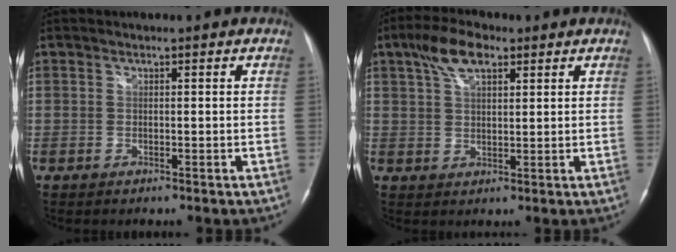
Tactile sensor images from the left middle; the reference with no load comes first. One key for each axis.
{"total": 6.9, "fx": 3.9, "fy": 3.0, "fz": 4.9, "tx": -0.098, "ty": 0.021, "tz": 0.072}